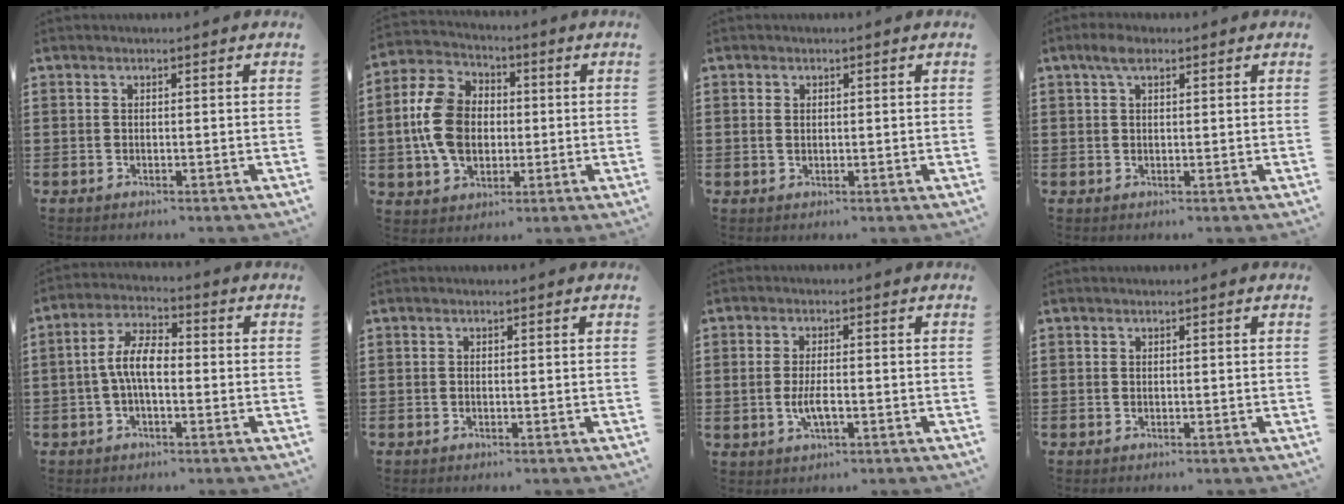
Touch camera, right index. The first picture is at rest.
{"total": 11.1, "force": [-0.4, 8.2, 7.4], "torque": [-0.169, 0.015, -0.010]}
{"total": 1.0, "force": [0.1, 0.8, 0.7], "torque": [-0.016, 0.006, 0.001]}
{"total": 2.9, "force": [1.6, 1.3, 2.0], "torque": [-0.045, 0.008, 0.027]}
{"total": 6.6, "force": [-1.1, 2.6, 6.0], "torque": [-0.134, -0.001, -0.027]}
{"total": 0.0}
{"total": 3.8, "force": [-0.8, 1.5, 3.4], "torque": [-0.076, -0.002, -0.018]}
{"total": 0.0}